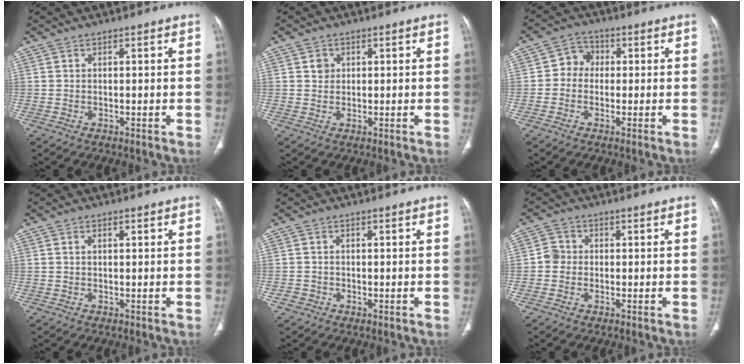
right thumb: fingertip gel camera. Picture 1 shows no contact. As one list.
[{"total": 1.9, "force": [0.6, 1.7, 0.6], "torque": [-0.001, -0.002, 0.009]}, {"total": 4.5, "force": [-0.2, 4.0, 2.0], "torque": [-0.011, 0.013, -0.016]}, {"total": 0.9, "force": [0.3, 0.5, 0.6], "torque": [-0.013, 0.003, 0.006]}, {"total": 1.4, "force": [-0.5, 1.3, 0.3], "torque": [-0.005, 0.005, -0.011]}, {"total": 2.9, "force": [-0.3, 2.7, 0.9], "torque": [-0.002, 0.008, -0.011]}]